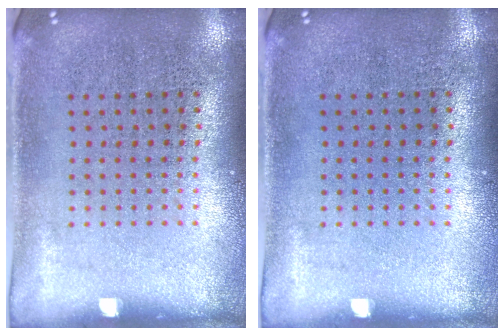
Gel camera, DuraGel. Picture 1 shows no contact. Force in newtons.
{"total": 0.0}